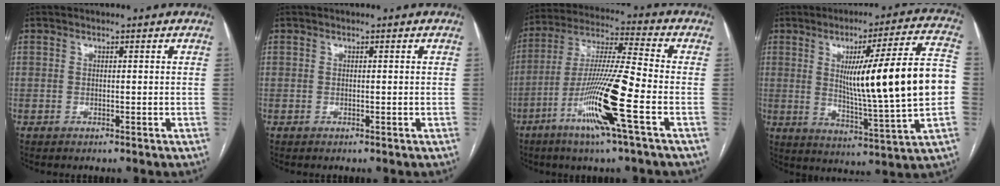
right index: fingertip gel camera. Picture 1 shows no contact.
{"total": 0.0}
{"total": 15.4, "force": [-6.2, -0.7, 14.1], "torque": [-0.279, -0.016, -0.120]}
{"total": 20.6, "force": [1.1, 0.0, 20.5], "torque": [-0.305, 0.002, 0.013]}